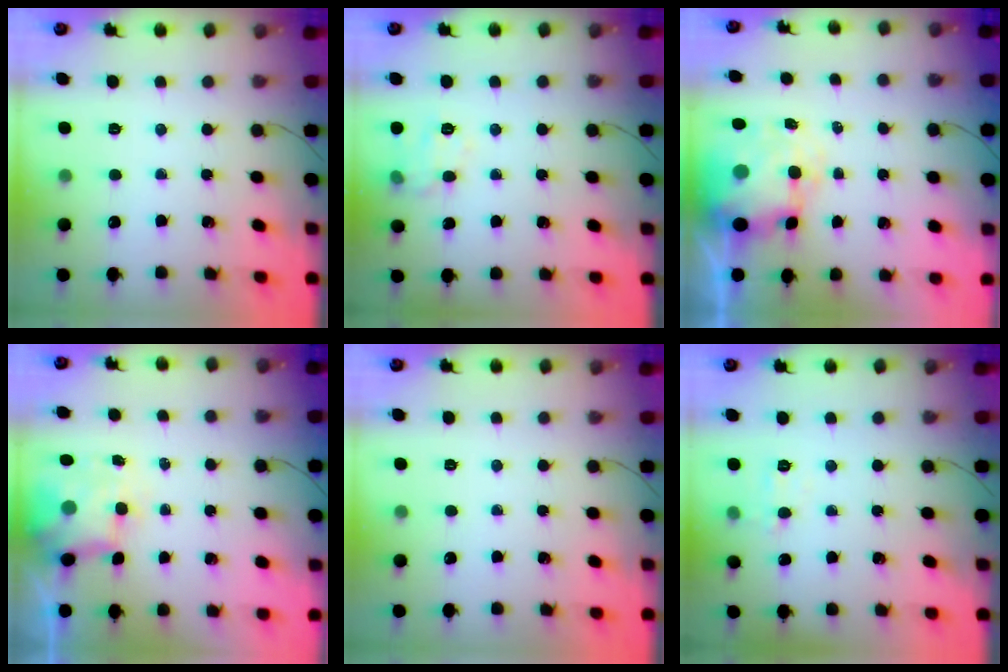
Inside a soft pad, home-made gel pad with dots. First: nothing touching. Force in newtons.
{"total": 8.7, "press": 8.7, "slide": 0.6}
{"total": 8.9, "press": 8.7, "slide": 2.0}
{"total": 5.9, "press": 5.9, "slide": 1.1}
{"total": 0.0}
{"total": 3.7, "press": 3.5, "slide": 1.2}